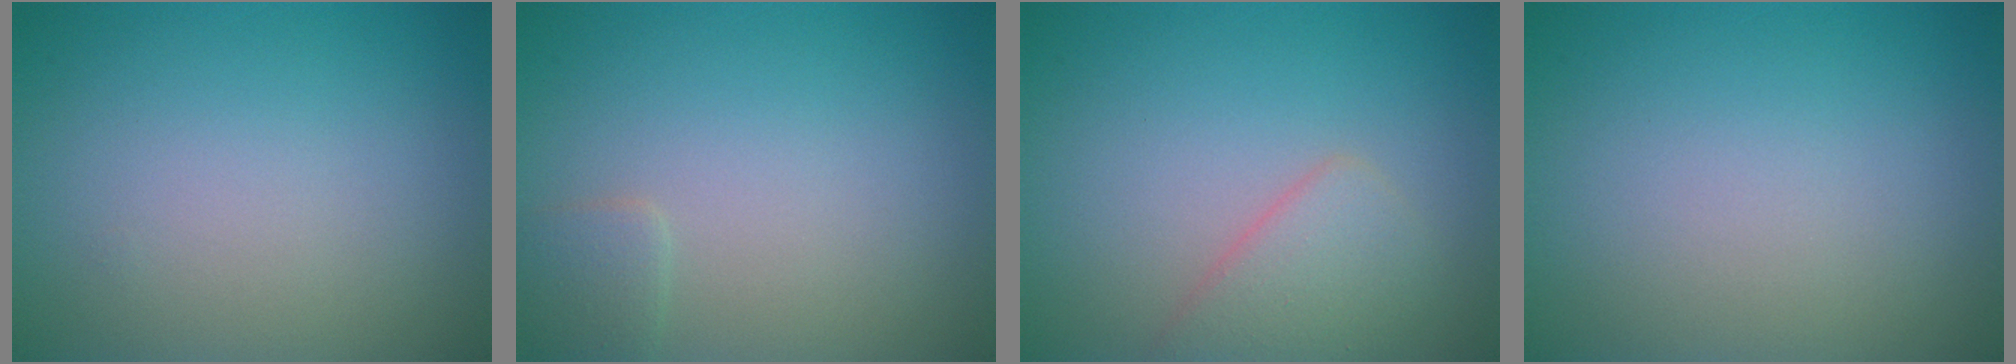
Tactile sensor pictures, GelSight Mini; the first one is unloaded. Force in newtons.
{"total": 1.1, "press": 1.1, "slide": 0.1}
{"total": 2.6, "press": 2.6, "slide": 0.1}
{"total": 0.0}